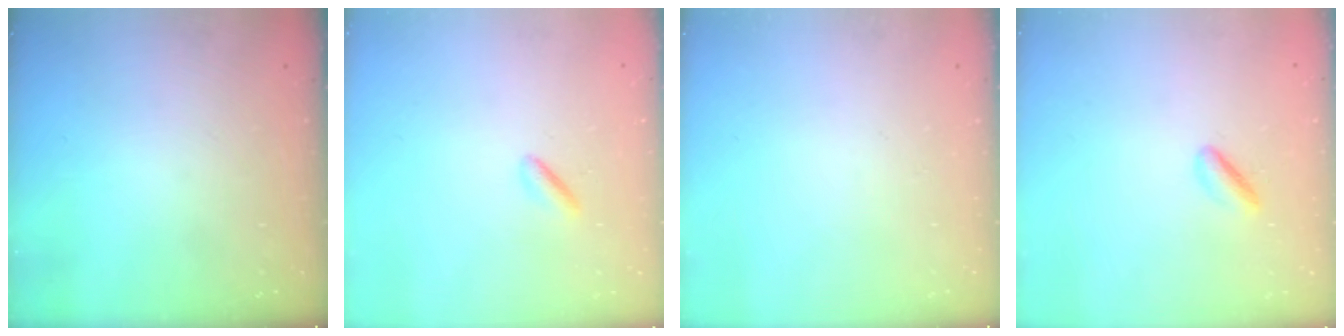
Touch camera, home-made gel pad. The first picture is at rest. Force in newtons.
{"total": 1.6, "press": 1.5, "slide": 0.6}
{"total": 0.0}
{"total": 3.4, "press": 3.4, "slide": 0.5}